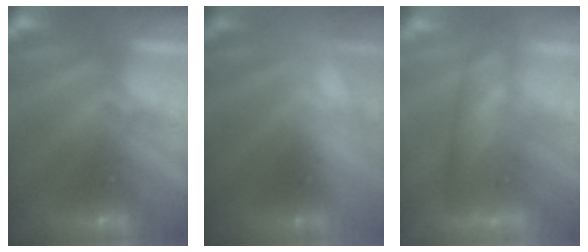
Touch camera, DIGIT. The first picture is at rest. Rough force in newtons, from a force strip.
{"total": 2.6}
{"total": 4.3}